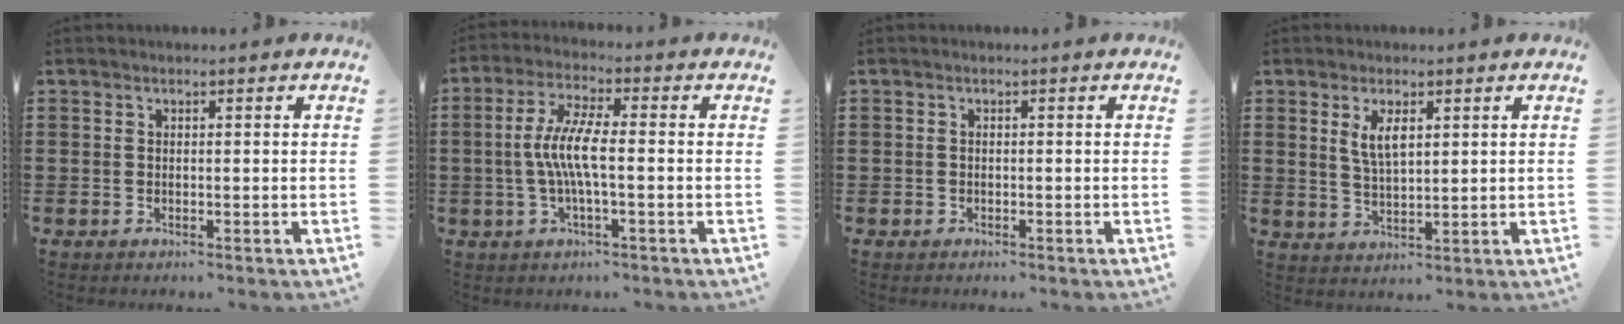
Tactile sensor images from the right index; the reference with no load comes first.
{"total": 6.8, "force": [-0.9, 1.1, 6.7], "torque": [-0.147, -0.009, -0.028]}
{"total": 0.8, "force": [-0.5, 0.6, 0.1], "torque": [-0.002, 0.003, -0.011]}
{"total": 4.1, "force": [1.7, 1.5, 3.4], "torque": [-0.072, 0.005, 0.028]}